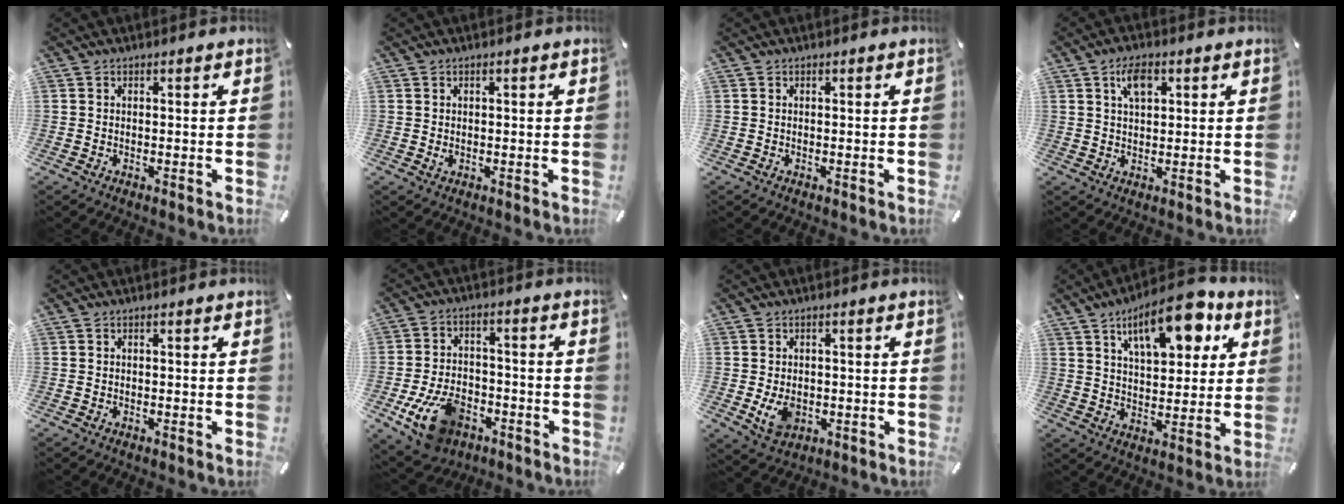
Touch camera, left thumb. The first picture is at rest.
{"total": 1.0, "force": [0.1, 0.6, 0.8], "torque": [-0.008, -0.001, -0.002]}
{"total": 0.0}
{"total": 5.9, "force": [2.8, 3.2, 4.1], "torque": [-0.066, -0.001, 0.044]}
{"total": 0.0}
{"total": 13.3, "force": [-6.0, 8.6, 8.1], "torque": [-0.147, 0.031, -0.103]}
{"total": 5.6, "force": [-0.8, 4.1, 3.7], "torque": [-0.075, -0.003, -0.014]}
{"total": 16.0, "force": [8.6, 7.4, 11.3], "torque": [-0.169, -0.029, 0.142]}